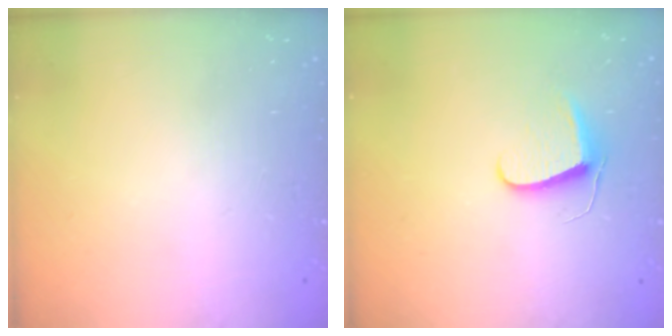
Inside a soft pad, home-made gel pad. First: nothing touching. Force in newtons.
{"total": 7.3, "press": 7.2, "slide": 0.6}